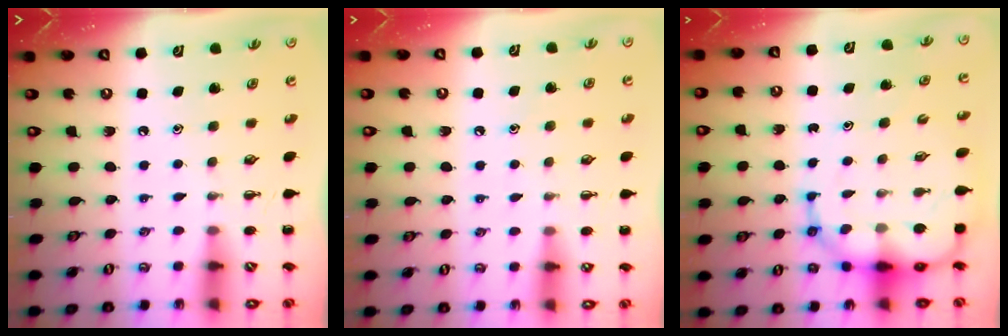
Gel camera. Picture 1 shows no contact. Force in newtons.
{"total": 5.3, "press": 5.1, "slide": 1.4}
{"total": 12.2, "press": 11.8, "slide": 3.3}